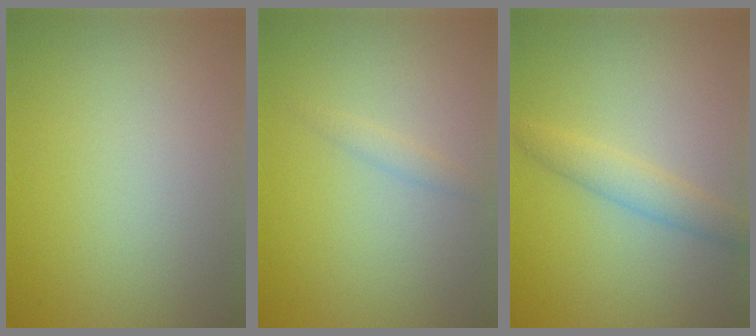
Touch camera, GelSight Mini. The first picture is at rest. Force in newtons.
{"total": 1.0, "press": 1.0, "slide": 0.1}
{"total": 2.3, "press": 2.3, "slide": 0.1}